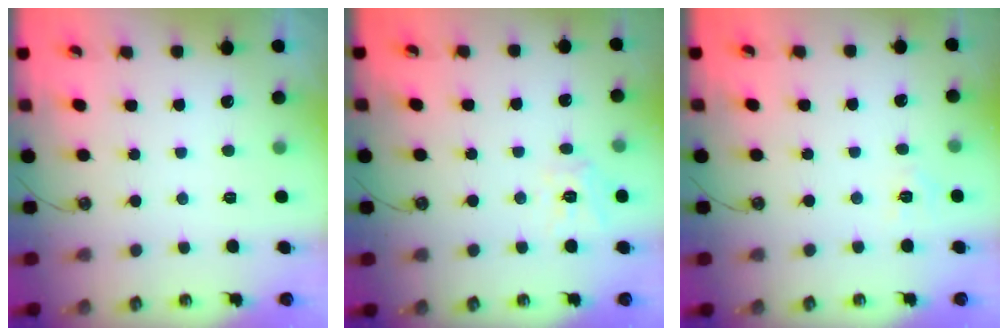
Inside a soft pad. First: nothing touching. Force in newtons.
{"total": 10.3, "press": 10.3, "slide": 1.0}
{"total": 5.7, "press": 5.6, "slide": 0.7}